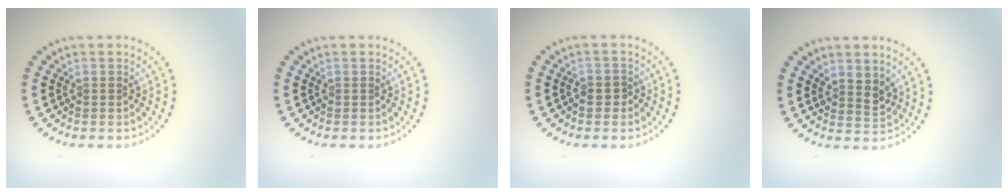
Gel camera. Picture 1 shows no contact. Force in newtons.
{"total": 0.0}
{"total": 1.3, "press": 1.1, "slide": 0.6}
{"total": 1.9, "press": 1.6, "slide": 1.1}